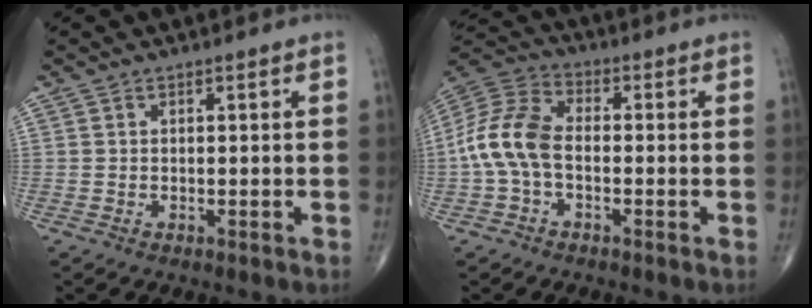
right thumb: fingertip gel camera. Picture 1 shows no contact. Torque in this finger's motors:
{"motor_torque": [0.04, 0.26, 0.76, -0.18, 0.24]}